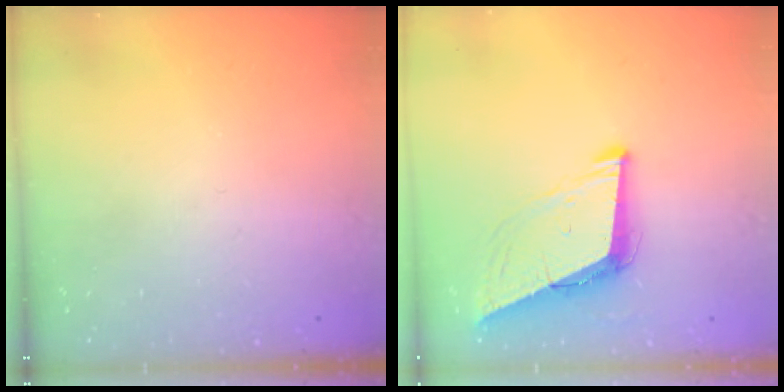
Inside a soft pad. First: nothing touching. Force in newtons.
{"total": 9.1, "press": 8.2, "slide": 3.8}